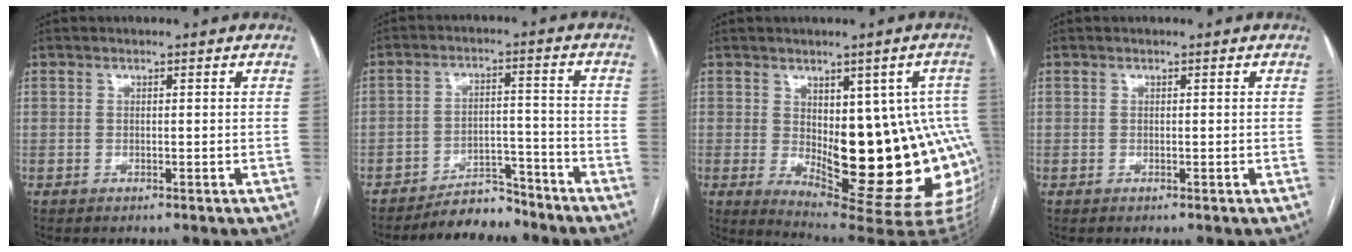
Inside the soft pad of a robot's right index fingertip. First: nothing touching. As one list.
[{"total": 6.4, "force": [-6.0, 1.9, 0.9], "torque": [-0.009, 0.013, -0.099]}, {"total": 20.5, "force": [-1.7, 6.8, 19.3], "torque": [-0.169, 0.014, 0.007]}, {"total": 0.0}]